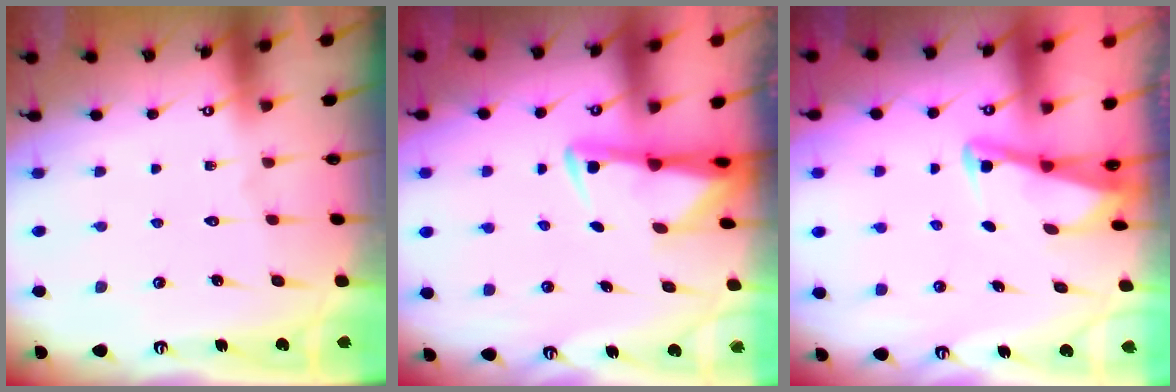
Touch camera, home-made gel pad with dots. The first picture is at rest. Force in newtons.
{"total": 2.8, "press": 2.8, "slide": 0.4}
{"total": 2.9, "press": 2.9, "slide": 0.4}